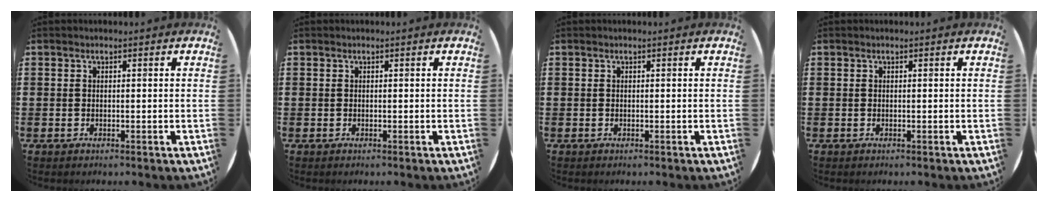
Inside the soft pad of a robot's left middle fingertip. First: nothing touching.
{"total": 0.0}
{"total": 0.0}
{"total": 0.0}